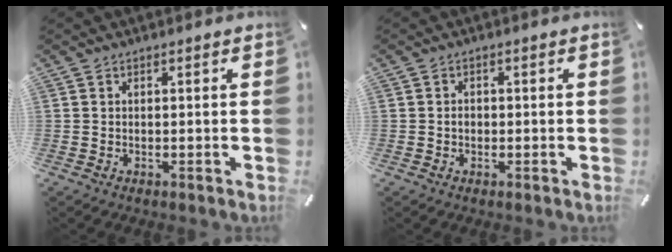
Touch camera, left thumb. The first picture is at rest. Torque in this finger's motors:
{"motor_torque": [0.36, 0.69, 0.05, 0.02, 0.00]}